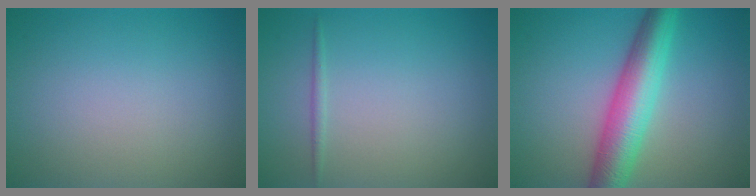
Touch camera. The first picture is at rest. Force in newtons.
{"total": 0.6, "press": 0.6, "slide": 0.0}
{"total": 6.8, "press": 6.8, "slide": 0.2}